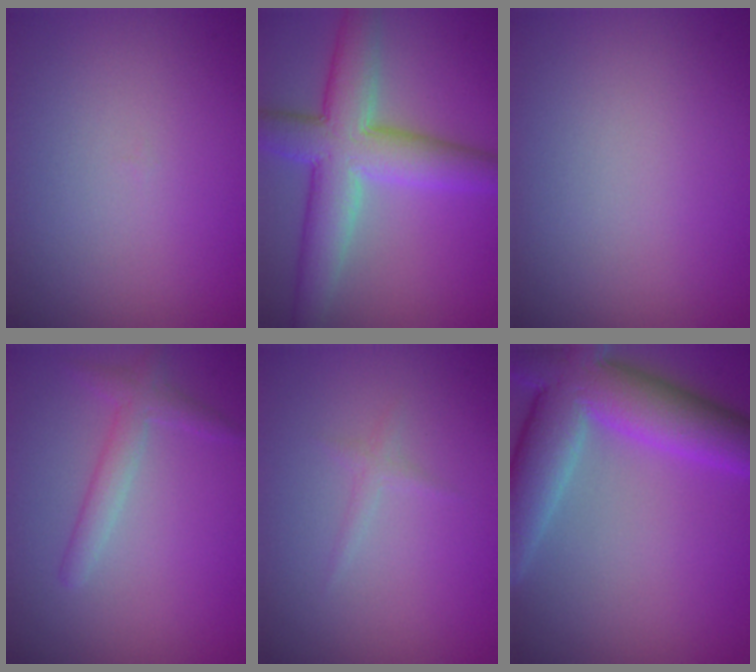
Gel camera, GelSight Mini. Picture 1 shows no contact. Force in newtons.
{"total": 7.9, "press": 7.9, "slide": 0.6}
{"total": 0.0}
{"total": 2.1, "press": 2.1, "slide": 0.1}
{"total": 0.8, "press": 0.8, "slide": 0.0}
{"total": 10.5, "press": 10.4, "slide": 1.0}